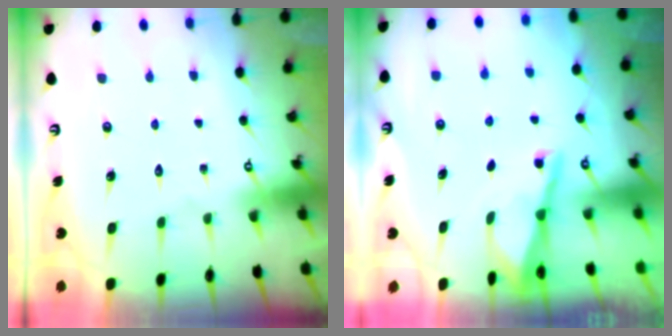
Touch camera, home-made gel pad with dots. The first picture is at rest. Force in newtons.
{"total": 2.9, "press": 2.8, "slide": 0.3}